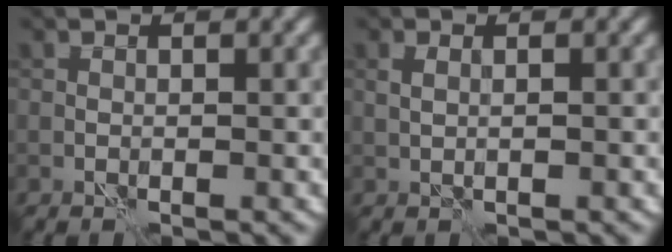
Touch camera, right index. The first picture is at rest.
{"total": 0.7, "force": [0.3, 0.2, 0.6], "torque": [-0.014, 0.004, 0.007]}